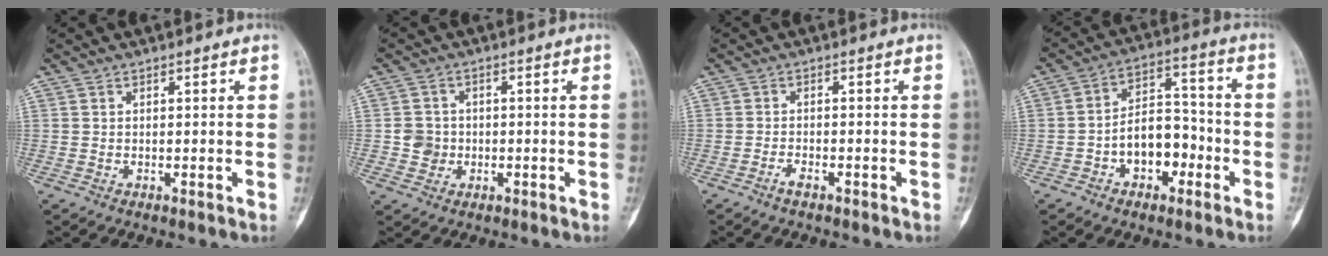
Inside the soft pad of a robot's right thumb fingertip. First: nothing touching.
{"total": 3.7, "force": [-0.4, 3.5, 0.8], "torque": [0.008, 0.007, -0.010]}
{"total": 1.5, "force": [-1.2, 0.4, 0.8], "torque": [-0.020, 0.005, -0.026]}
{"total": 10.6, "force": [-3.6, 6.9, 7.1], "torque": [-0.078, 0.050, -0.064]}